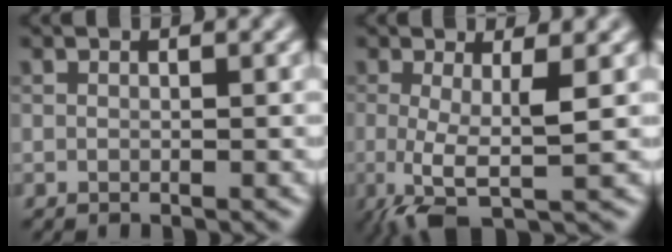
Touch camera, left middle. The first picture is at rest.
{"total": 4.0, "force": [-0.5, 0.7, 3.9], "torque": [-0.080, -0.009, -0.013]}